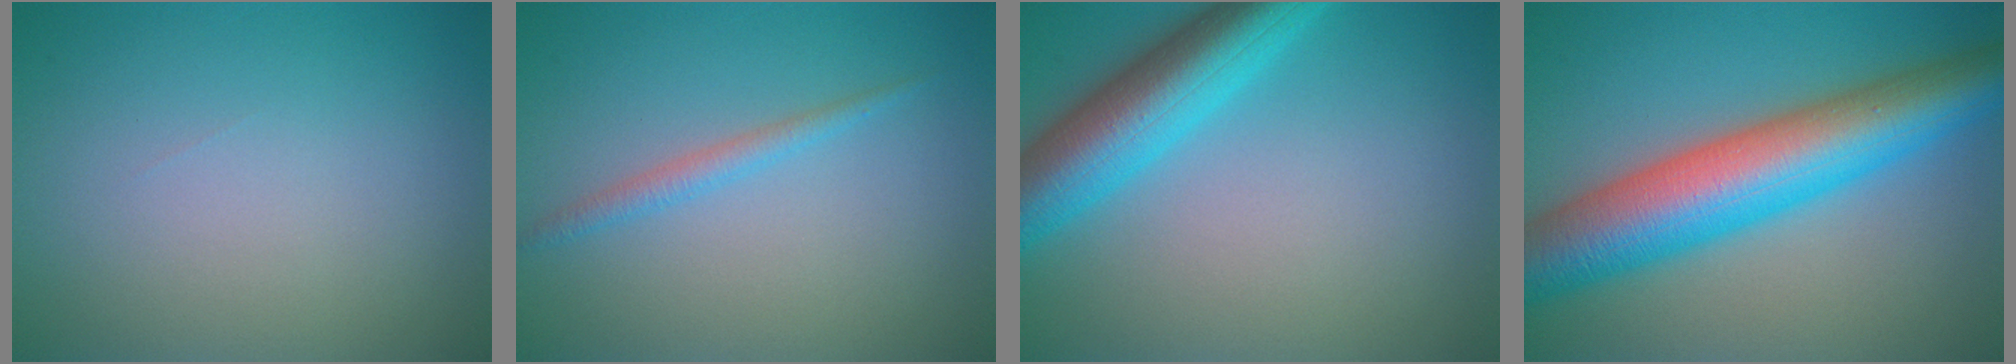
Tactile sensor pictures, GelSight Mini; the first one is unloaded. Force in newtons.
{"total": 1.4, "press": 1.4, "slide": 0.1}
{"total": 7.4, "press": 7.4, "slide": 0.5}
{"total": 11.3, "press": 11.3, "slide": 0.1}